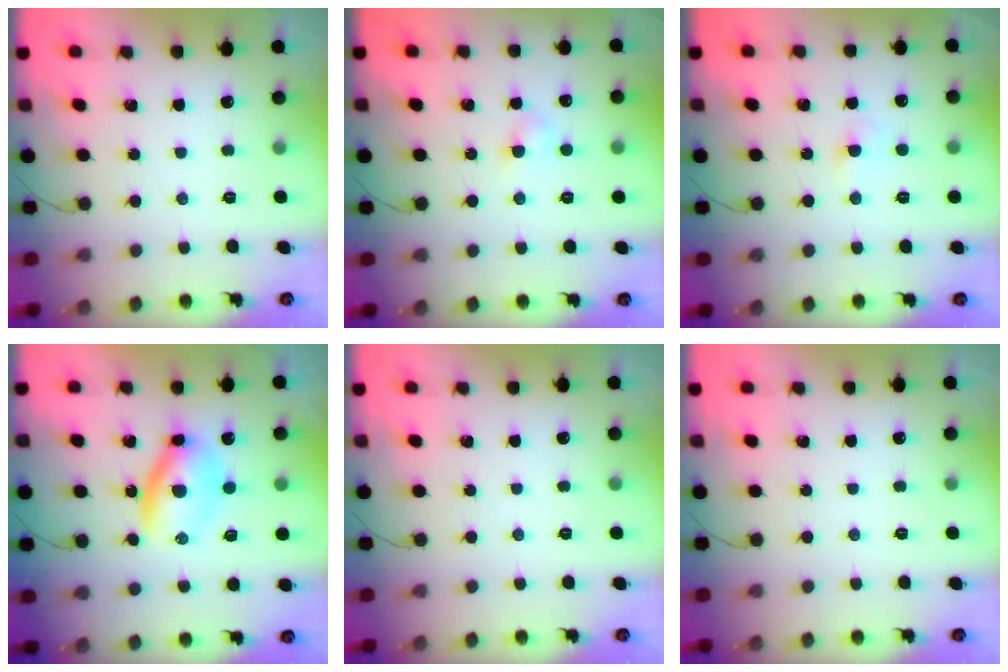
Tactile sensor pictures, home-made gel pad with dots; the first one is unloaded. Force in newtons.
{"total": 2.9, "press": 2.8, "slide": 1.0}
{"total": 2.4, "press": 2.2, "slide": 0.9}
{"total": 5.8, "press": 5.8, "slide": 0.7}
{"total": 0.0}
{"total": 0.0}